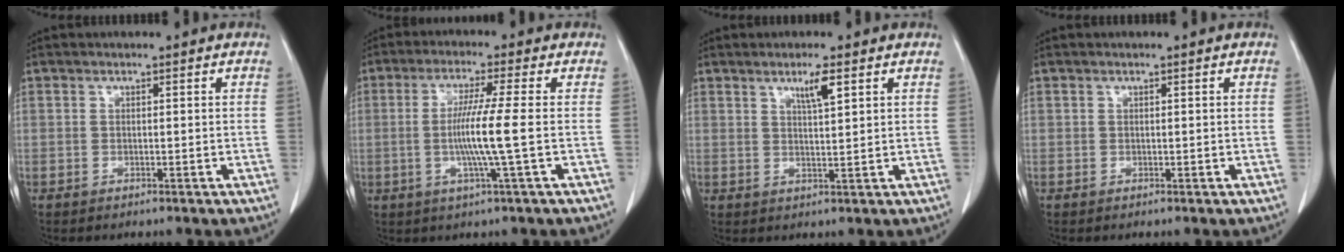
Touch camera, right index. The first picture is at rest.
{"total": 7.6, "force": [-0.8, -1.5, 7.4], "torque": [-0.143, -0.007, -0.018]}
{"total": 3.5, "force": [1.9, -0.1, 3.0], "torque": [-0.053, -0.005, 0.033]}
{"total": 0.0}